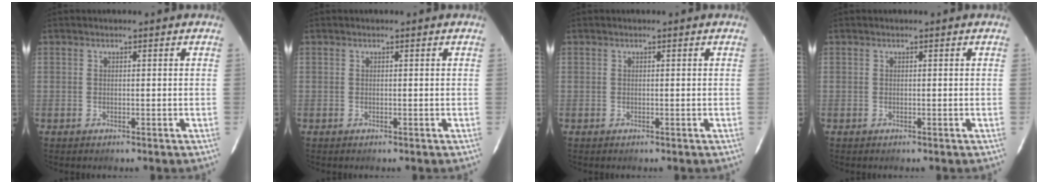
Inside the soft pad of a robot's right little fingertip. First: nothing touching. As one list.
[{"total": 0.0}, {"total": 0.0}, {"total": 0.0}]